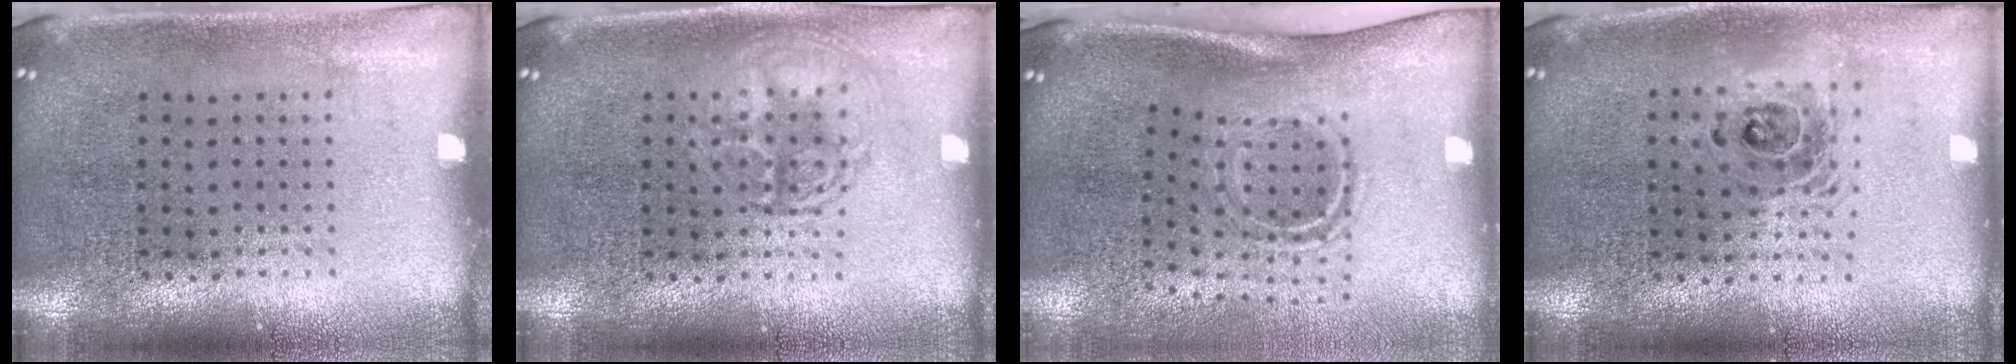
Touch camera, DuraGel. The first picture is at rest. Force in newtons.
{"total": 2.6, "press": 2.6, "slide": 0.4}
{"total": 1.8, "press": 1.1, "slide": 1.5}
{"total": 1.5, "press": 1.3, "slide": 0.9}